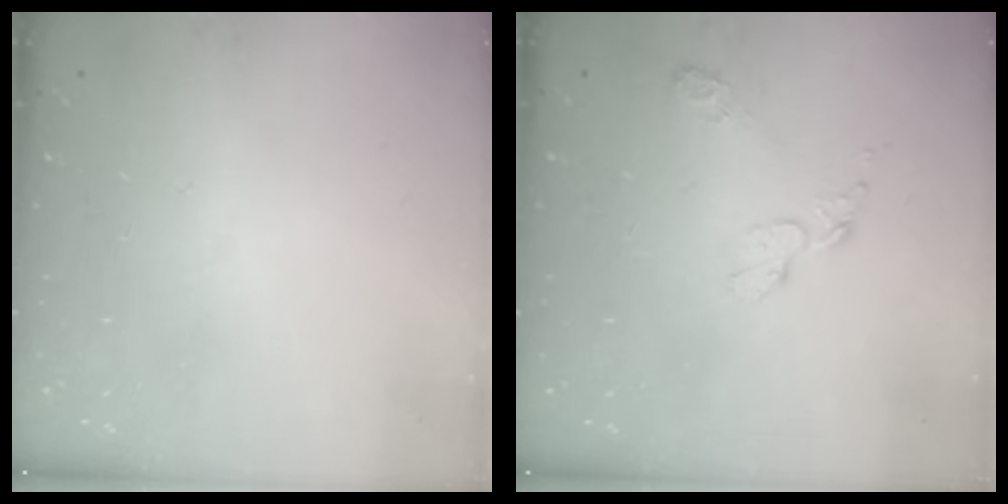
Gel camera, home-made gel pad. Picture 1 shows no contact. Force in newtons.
{"total": 5.0, "press": 5.0, "slide": 0.6}